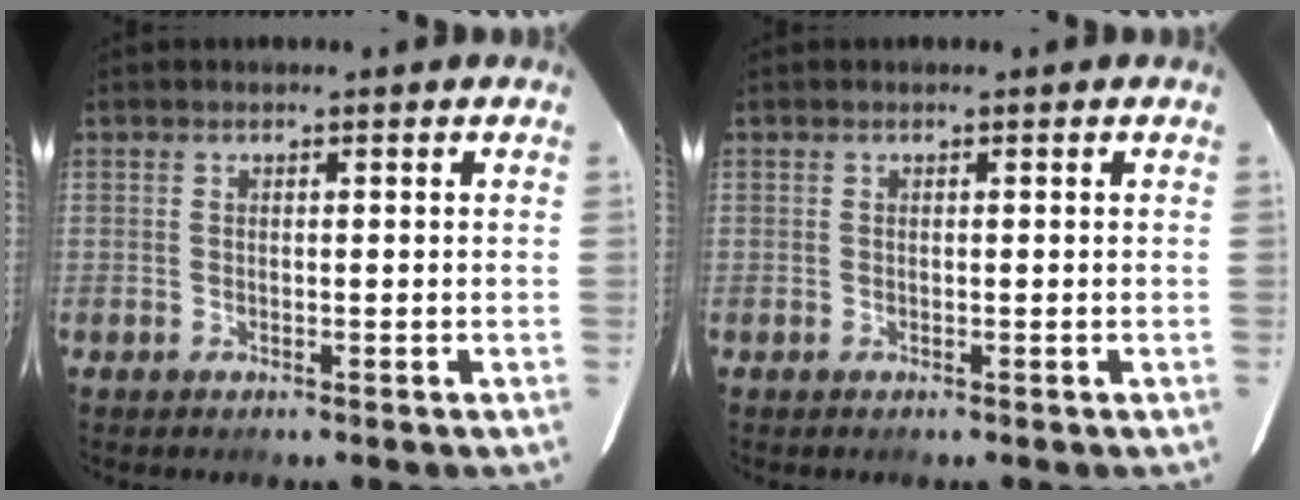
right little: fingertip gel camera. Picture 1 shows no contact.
{"total": 0.0}